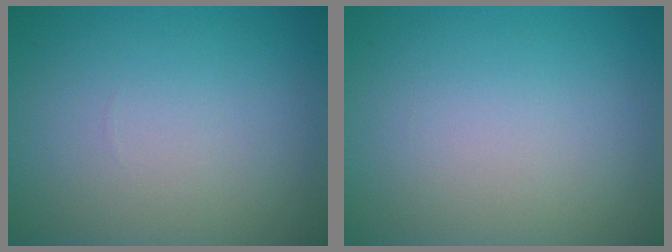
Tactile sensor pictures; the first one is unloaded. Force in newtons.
{"total": 0.0}